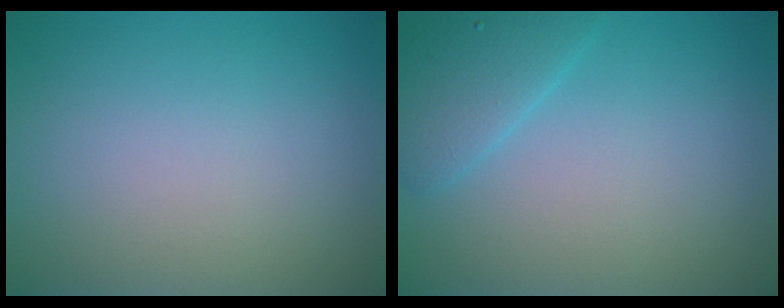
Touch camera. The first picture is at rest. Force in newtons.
{"total": 2.6, "press": 2.6, "slide": 0.2}